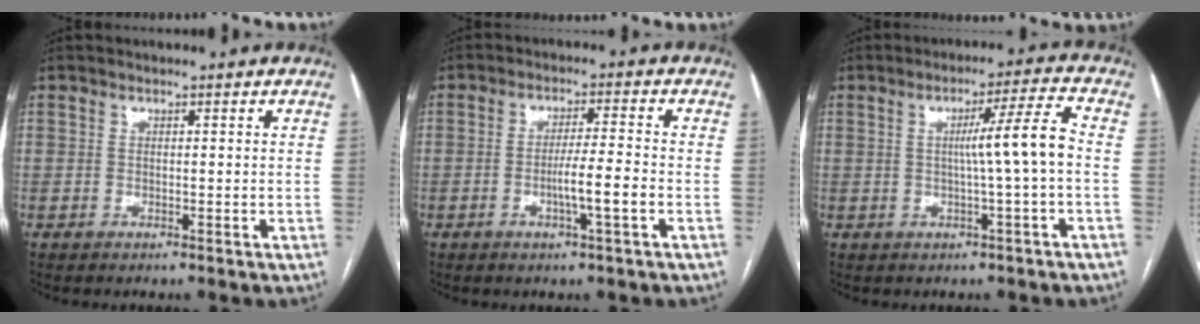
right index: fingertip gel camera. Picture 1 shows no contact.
{"total": 5.6, "force": [-1.8, -0.3, 5.3], "torque": [-0.094, -0.004, -0.033]}
{"total": 6.7, "force": [-0.3, -1.3, 6.6], "torque": [-0.104, 0.010, -0.002]}